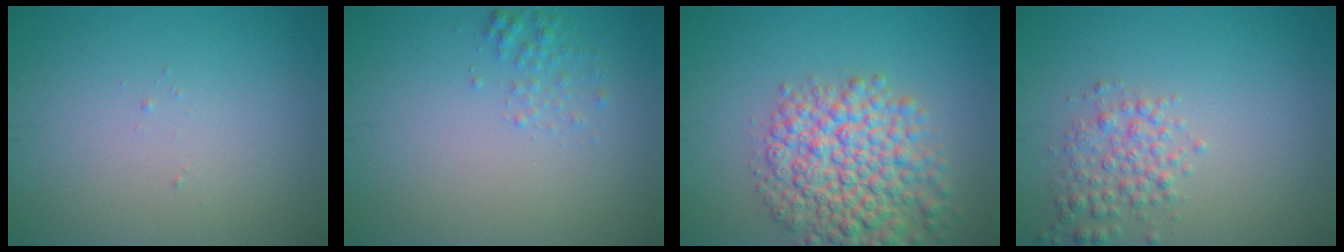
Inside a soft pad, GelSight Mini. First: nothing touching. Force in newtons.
{"total": 1.3, "press": 1.3, "slide": 0.1}
{"total": 8.1, "press": 8.1, "slide": 0.3}
{"total": 2.7, "press": 2.7, "slide": 0.0}